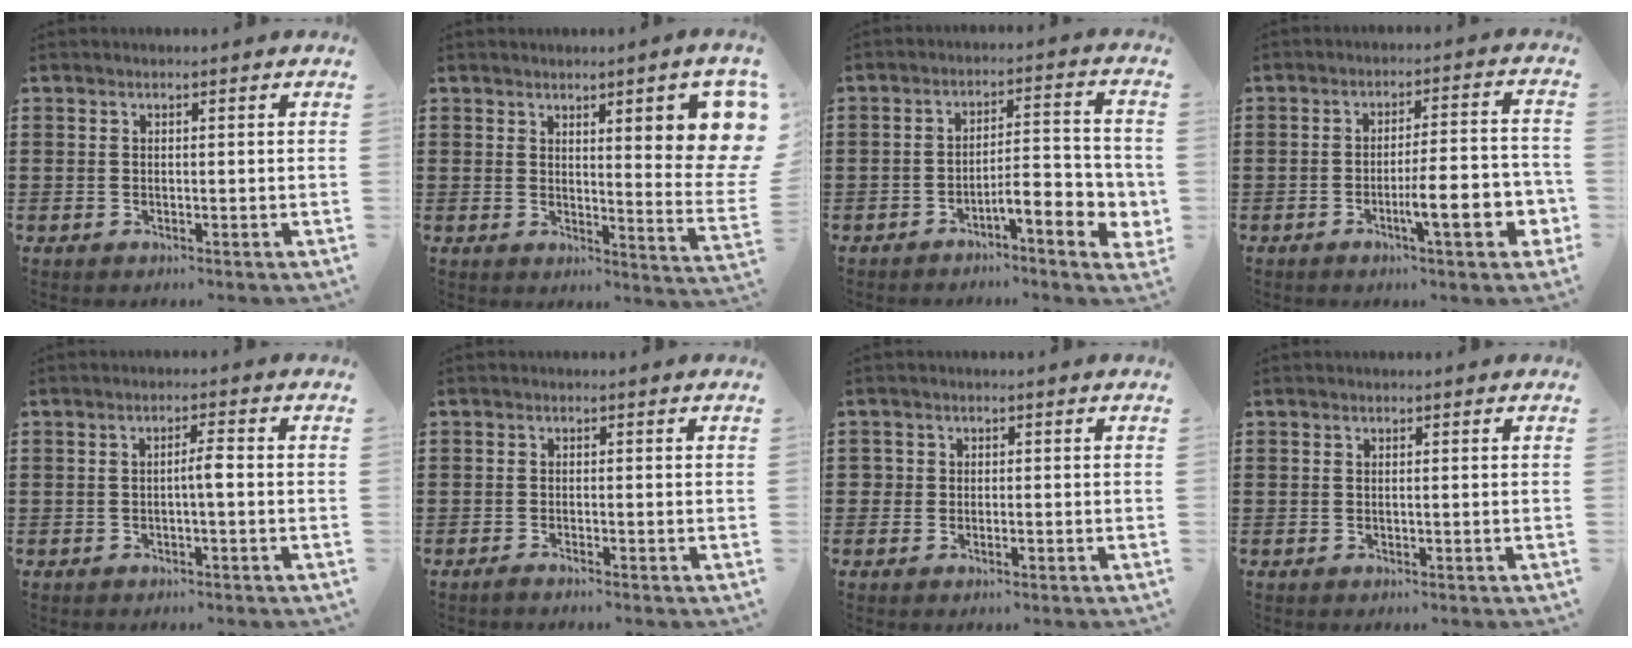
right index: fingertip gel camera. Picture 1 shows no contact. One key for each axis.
{"total": 8.5, "fx": 4.0, "fy": 1.4, "fz": 7.4, "tx": -0.115, "ty": -0.021, "tz": 0.067}
{"total": 6.5, "fx": -3.1, "fy": 1.5, "fz": 5.5, "tx": -0.075, "ty": -0.016, "tz": -0.057}
{"total": 9.4, "fx": -3.3, "fy": 1.8, "fz": 8.6, "tx": -0.129, "ty": -0.004, "tz": -0.054}
{"total": 2.4, "fx": -0.5, "fy": 0.1, "fz": 2.4, "tx": -0.043, "ty": 0.001, "tz": -0.011}
{"total": 0.9, "fx": -0.7, "fy": -0.1, "fz": 0.5, "tx": -0.008, "ty": -0.003, "tz": -0.014}
{"total": 1.2, "fx": -0.2, "fy": 1.0, "fz": 0.5, "tx": -0.013, "ty": 0.003, "tz": -0.005}
{"total": 0.0}